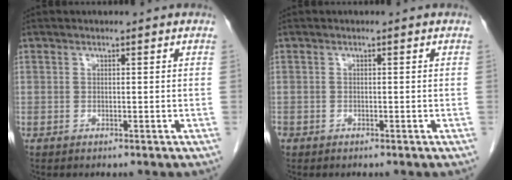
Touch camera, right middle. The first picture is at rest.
{"total": 1.0, "force": [-0.6, 0.7, 0.2], "torque": [-0.013, 0.001, -0.010]}